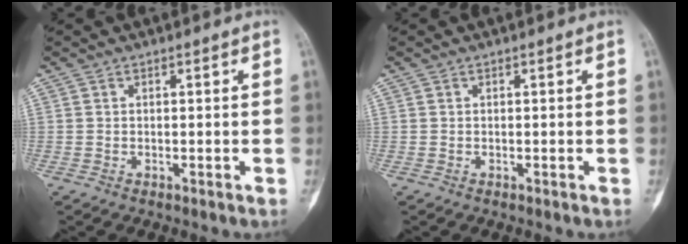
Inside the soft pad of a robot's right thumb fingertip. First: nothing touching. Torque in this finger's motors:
{"motor_torque": [0.15, 0.08, 0.02, -0.02, 0.00]}